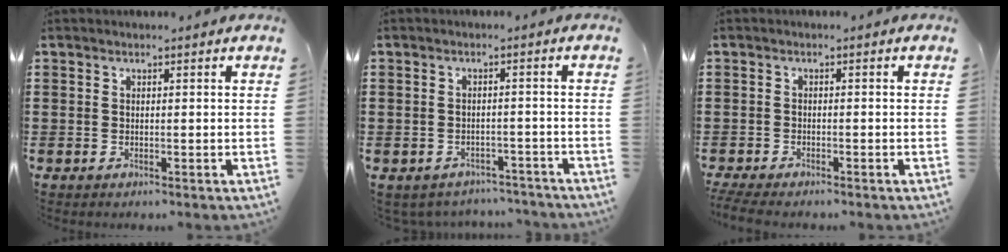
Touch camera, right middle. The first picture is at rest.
{"total": 2.2, "force": [-2.2, 0.4, -0.1], "torque": [-0.008, -0.005, -0.049]}
{"total": 2.0, "force": [-1.9, -0.1, 0.6], "torque": [-0.020, -0.005, -0.040]}